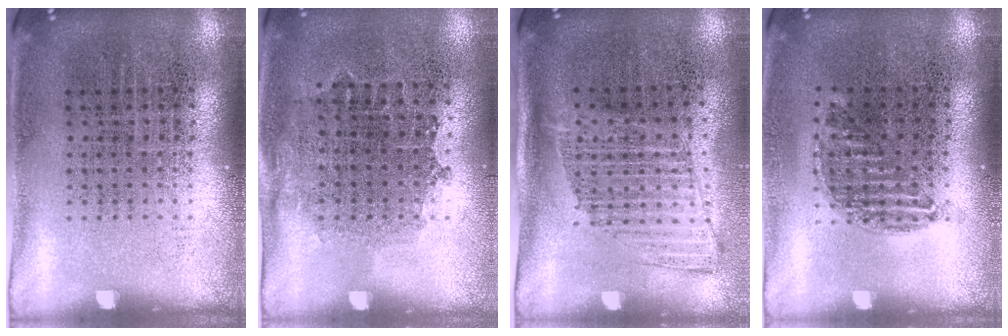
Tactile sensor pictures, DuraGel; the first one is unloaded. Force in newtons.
{"total": 0.8, "press": 0.7, "slide": 0.4}
{"total": 1.3, "press": 1.1, "slide": 0.7}
{"total": 0.9, "press": 0.8, "slide": 0.5}